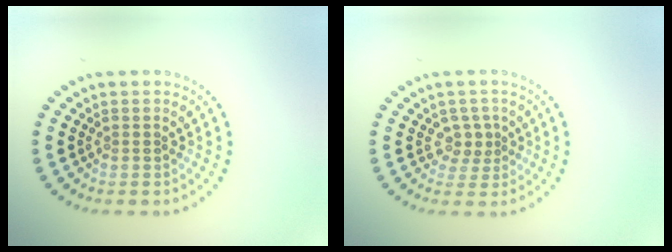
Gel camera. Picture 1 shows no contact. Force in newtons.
{"total": 2.0, "press": 1.5, "slide": 1.3}